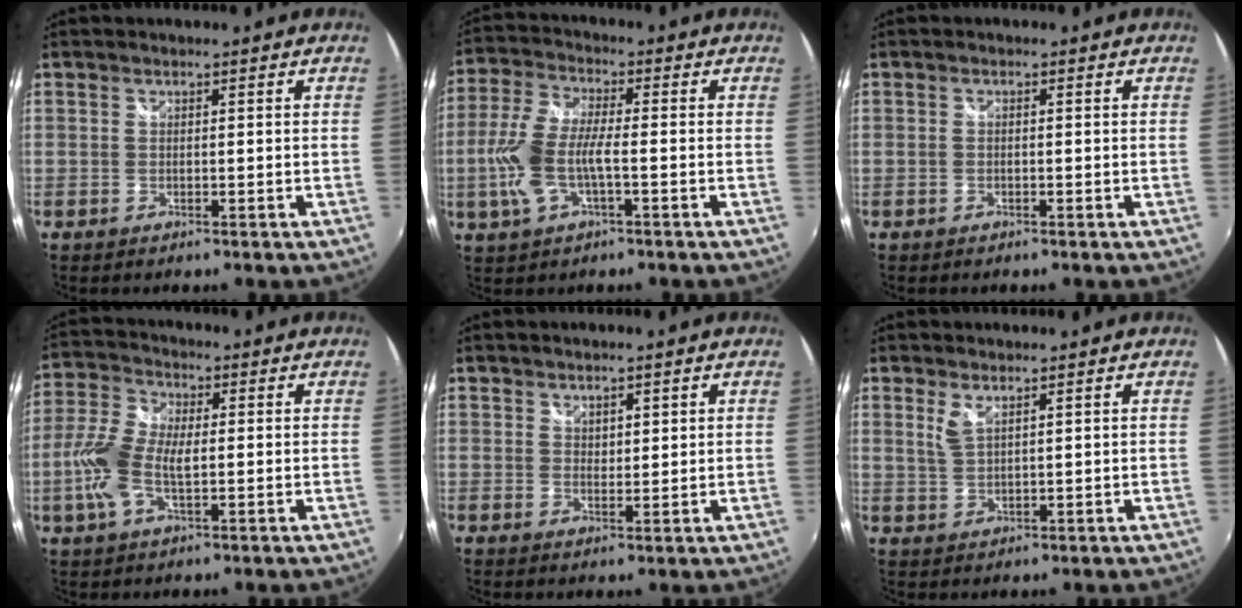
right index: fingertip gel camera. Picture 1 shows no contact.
{"total": 10.2, "force": [-2.4, 3.6, 9.2], "torque": [-0.207, 0.001, -0.048]}
{"total": 0.6, "force": [-0.1, 0.2, 0.5], "torque": [-0.011, 0.003, -0.004]}
{"total": 9.2, "force": [-1.1, 4.2, 8.1], "torque": [-0.183, 0.008, -0.026]}
{"total": 1.9, "force": [1.3, 1.2, 0.7], "torque": [-0.005, 0.001, 0.024]}
{"total": 2.5, "force": [1.6, 0.7, 1.9], "torque": [-0.037, -0.003, 0.031]}